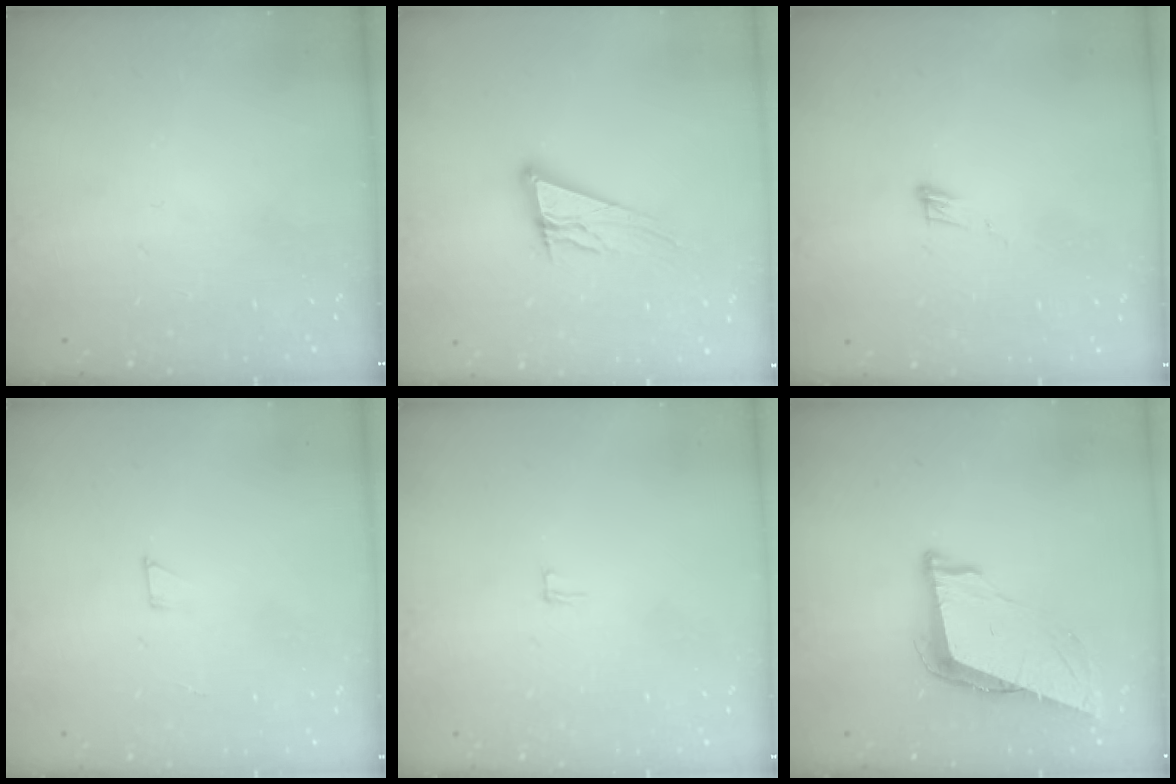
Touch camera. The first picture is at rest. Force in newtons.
{"total": 13.0, "press": 12.7, "slide": 2.8}
{"total": 3.4, "press": 3.4, "slide": 0.2}
{"total": 2.0, "press": 2.0, "slide": 0.0}
{"total": 2.0, "press": 2.0, "slide": 0.2}
{"total": 9.3, "press": 8.8, "slide": 3.2}